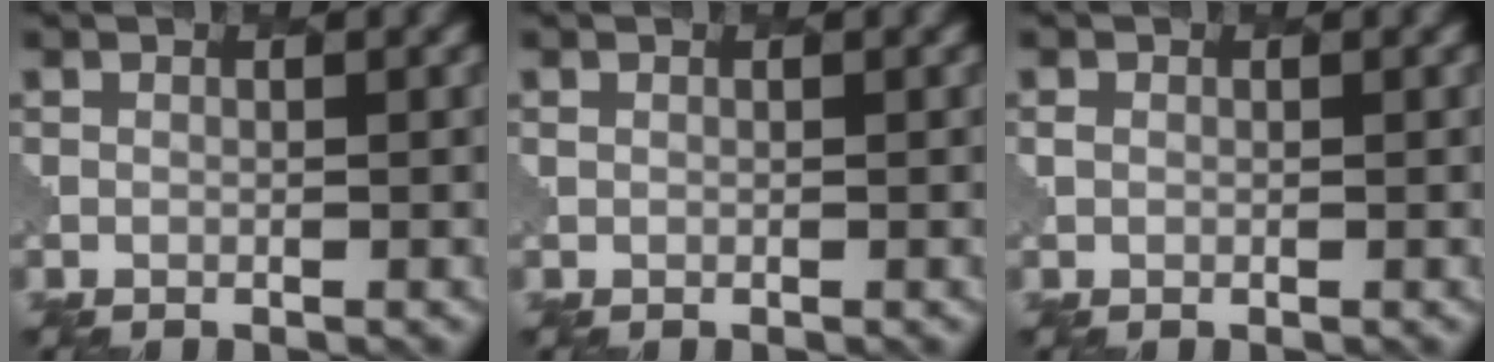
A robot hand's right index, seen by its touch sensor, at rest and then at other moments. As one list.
[{"total": 0.0}, {"total": 0.6, "force": [0.1, 0.5, 0.1], "torque": [0.000, 0.000, -0.001]}]